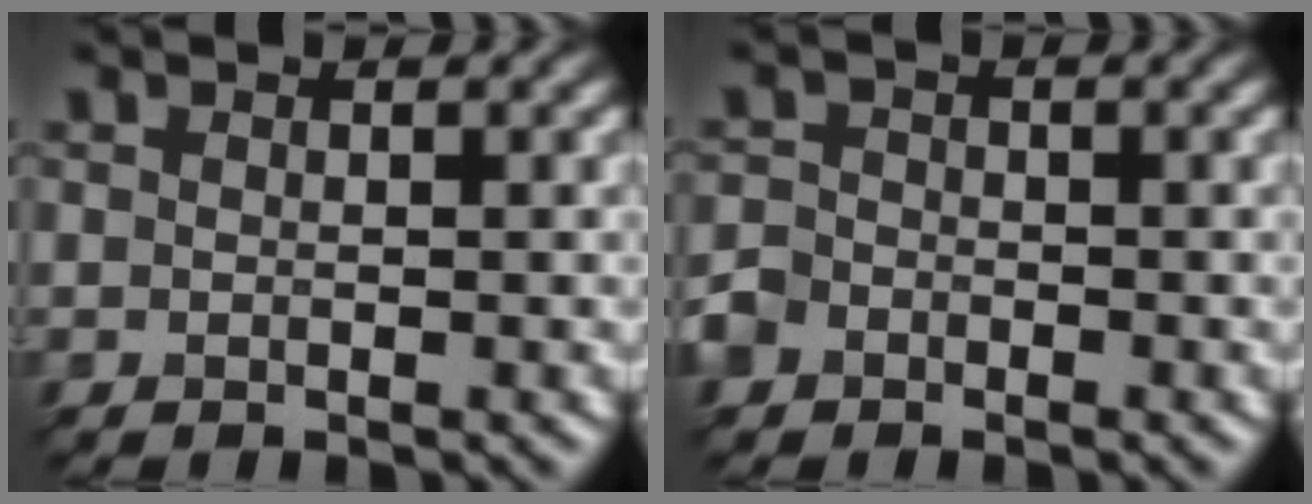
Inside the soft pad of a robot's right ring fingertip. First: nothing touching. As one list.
[{"total": 1.9, "force": [-1.7, 0.3, -0.7], "torque": [-0.014, 0.005, -0.024]}]